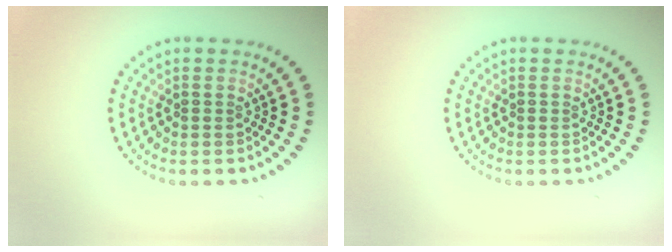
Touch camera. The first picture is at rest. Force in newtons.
{"total": 0.0}